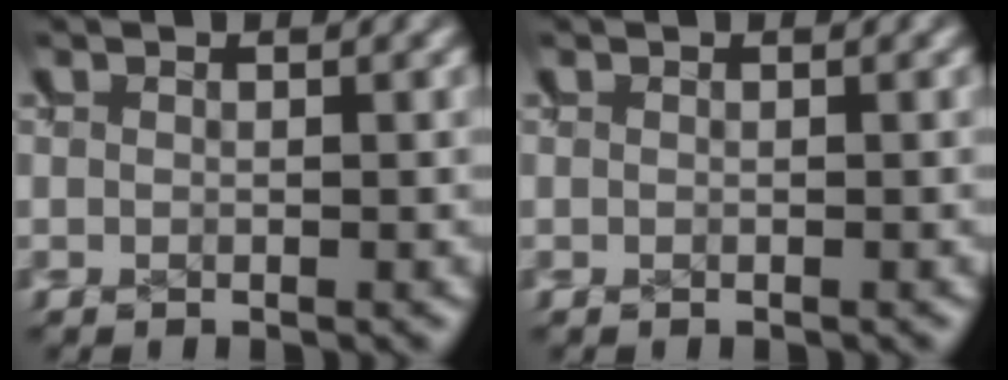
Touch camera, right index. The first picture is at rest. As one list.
[{"total": 0.0}]